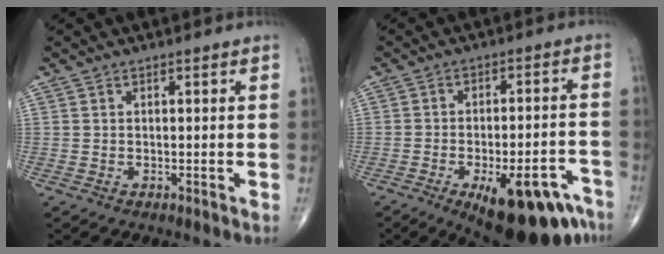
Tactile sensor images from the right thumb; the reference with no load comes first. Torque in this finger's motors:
{"motor_torque": [1.68, 1.66, 1.07, -1.21, 0.34]}